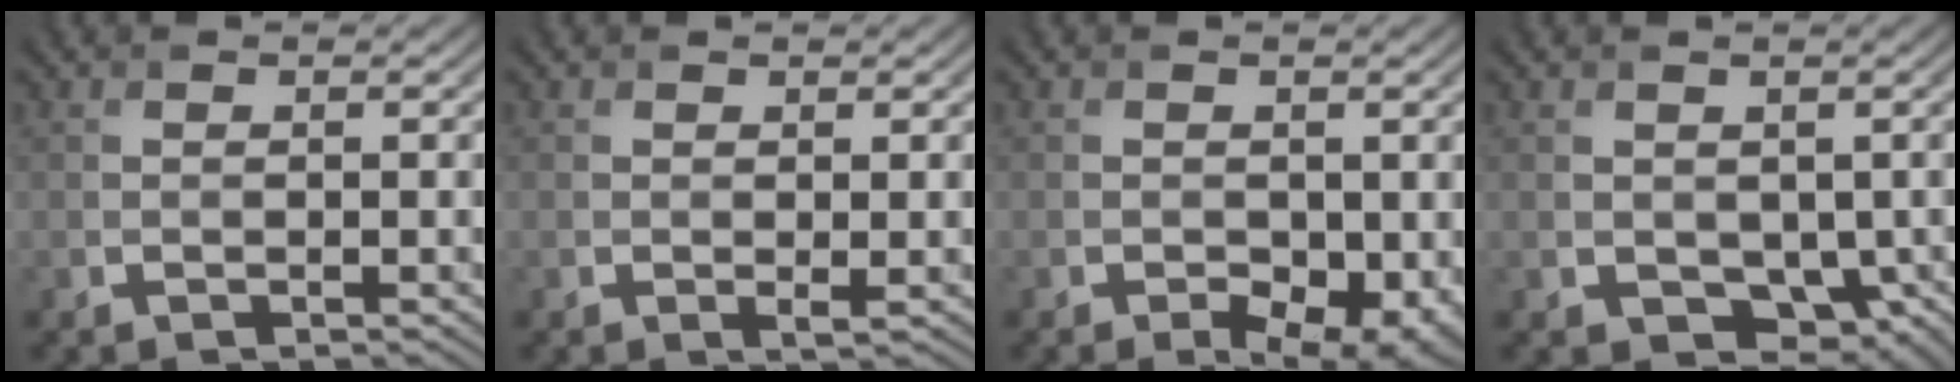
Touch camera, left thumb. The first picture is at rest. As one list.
[{"total": 0.8, "force": [0.3, 0.1, 0.7], "torque": [-0.011, -0.004, 0.002]}, {"total": 4.5, "force": [-1.7, 2.5, 3.4], "torque": [-0.045, -0.018, -0.019]}, {"total": 4.0, "force": [-0.4, 3.1, 2.5], "torque": [-0.050, -0.022, -0.002]}]